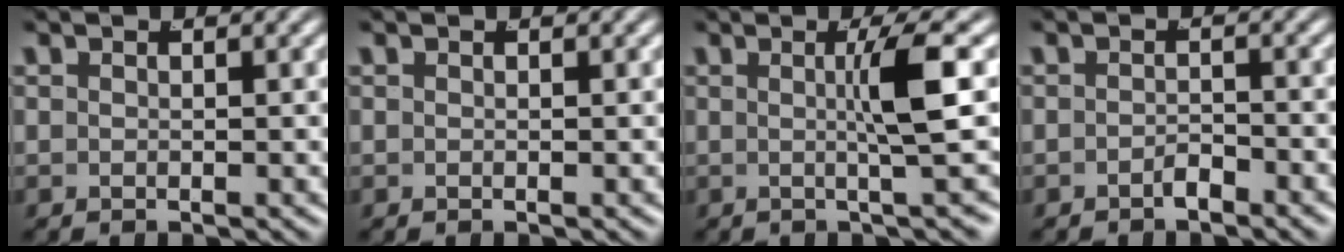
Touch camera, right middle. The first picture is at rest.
{"total": 0.0}
{"total": 3.7, "force": [0.1, -1.2, 3.5], "torque": [-0.058, 0.000, -0.001]}
{"total": 1.3, "force": [-1.2, 0.0, 0.3], "torque": [-0.002, -0.001, -0.023]}